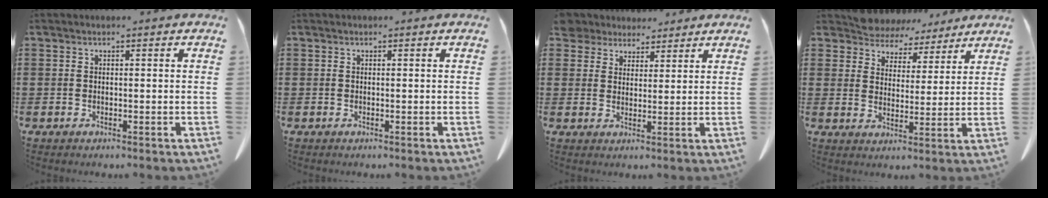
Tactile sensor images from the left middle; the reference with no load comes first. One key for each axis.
{"total": 0.0}
{"total": 4.3, "fx": 4.0, "fy": 1.6, "fz": 0.1, "tx": -0.019, "ty": -0.006, "tz": 0.078}
{"total": 5.2, "fx": 5.0, "fy": 1.5, "fz": -0.4, "tx": -0.023, "ty": -0.029, "tz": 0.092}